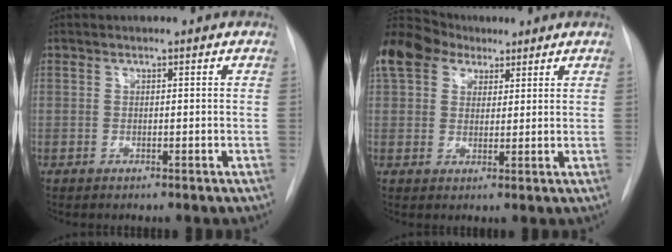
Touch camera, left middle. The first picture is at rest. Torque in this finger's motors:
{"motor_torque": [0.83, -0.56, 1.05, 0.21]}